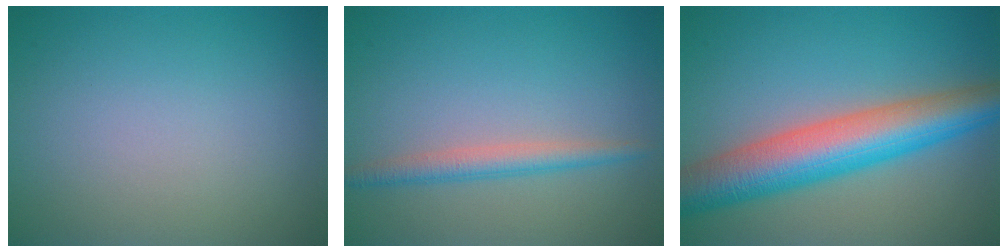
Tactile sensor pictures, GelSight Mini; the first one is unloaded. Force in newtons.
{"total": 2.4, "press": 2.4, "slide": 0.0}
{"total": 9.0, "press": 8.9, "slide": 0.1}